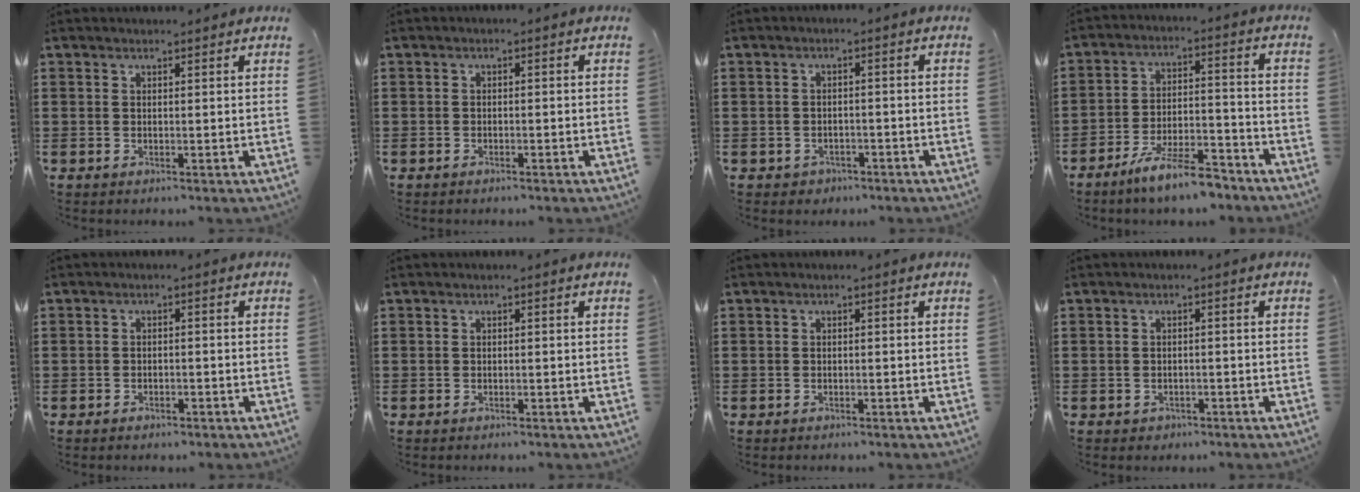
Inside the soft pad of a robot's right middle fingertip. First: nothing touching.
{"total": 0.0}
{"total": 1.1, "force": [-0.9, 0.7, 0.0], "torque": [-0.005, 0.001, -0.021]}
{"total": 8.8, "force": [-7.3, 1.2, 4.8], "torque": [-0.095, 0.007, -0.139]}
{"total": 1.0, "force": [-0.9, 0.4, 0.0], "torque": [-0.002, 0.002, -0.020]}
{"total": 0.0}
{"total": 0.0}
{"total": 0.7, "force": [-0.6, 0.4, 0.0], "torque": [-0.003, 0.002, -0.014]}